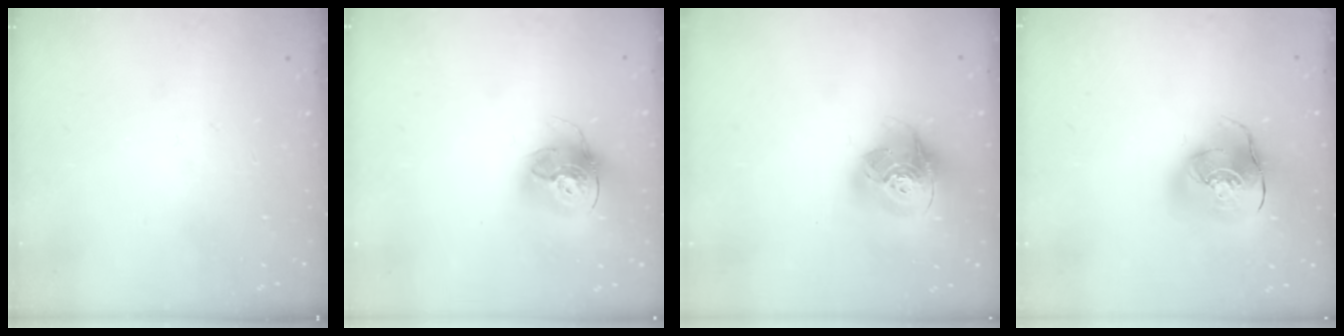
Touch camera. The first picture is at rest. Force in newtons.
{"total": 16.8, "press": 16.7, "slide": 1.5}
{"total": 17.1, "press": 17.0, "slide": 2.2}
{"total": 15.9, "press": 15.6, "slide": 2.7}